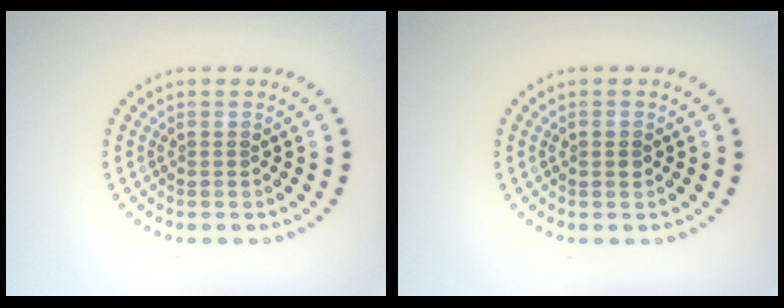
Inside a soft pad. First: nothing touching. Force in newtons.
{"total": 1.2, "press": 1.2, "slide": 0.0}